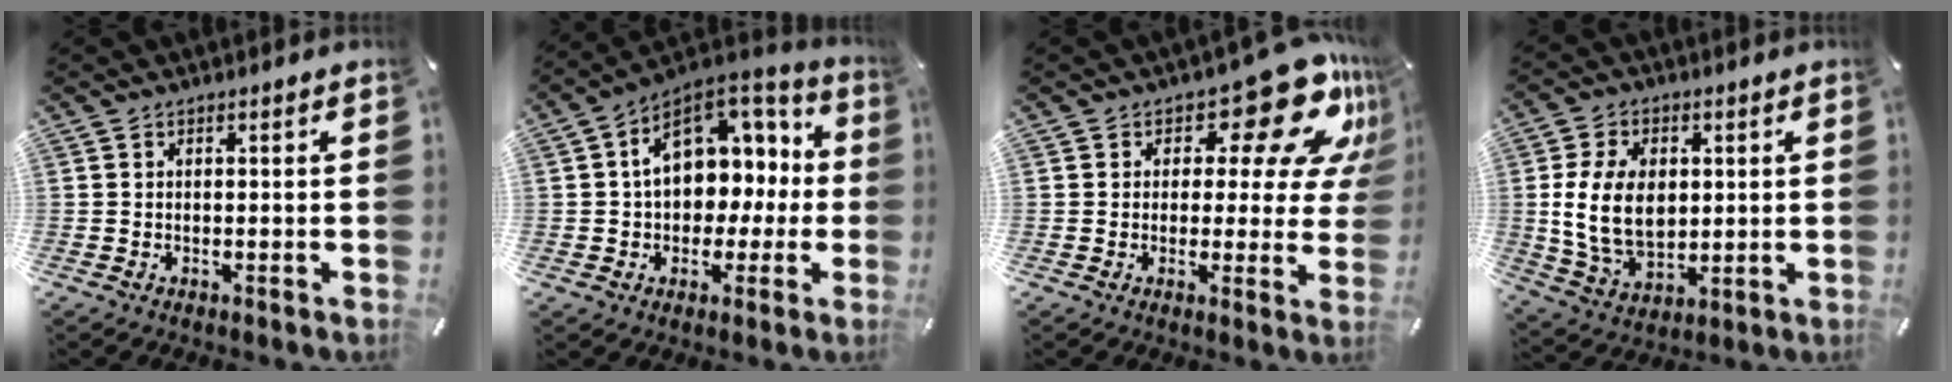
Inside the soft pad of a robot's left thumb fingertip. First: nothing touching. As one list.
[{"total": 13.9, "force": [2.5, 10.7, 8.5], "torque": [-0.122, -0.015, 0.047]}, {"total": 18.2, "force": [9.6, 8.9, 12.6], "torque": [-0.151, -0.064, 0.157]}, {"total": 14.1, "force": [1.2, 10.0, 9.8], "torque": [-0.214, 0.005, 0.022]}]